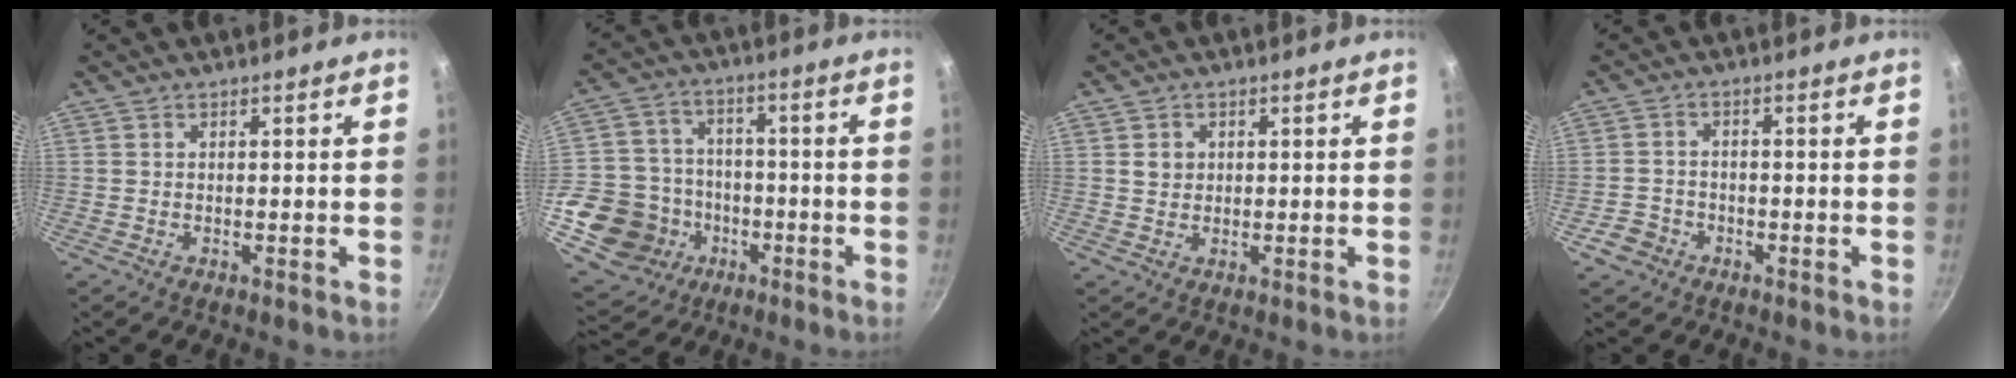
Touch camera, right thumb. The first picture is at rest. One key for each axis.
{"total": 16.7, "fx": -5.3, "fy": 14.6, "fz": 6.2, "tx": -0.106, "ty": 0.041, "tz": -0.083}
{"total": 2.3, "fx": 0.5, "fy": 2.1, "fz": 0.9, "tx": -0.005, "ty": 0.003, "tz": 0.009}
{"total": 3.8, "fx": -2.2, "fy": 3.0, "fz": 0.9, "tx": -0.010, "ty": 0.031, "tz": -0.038}